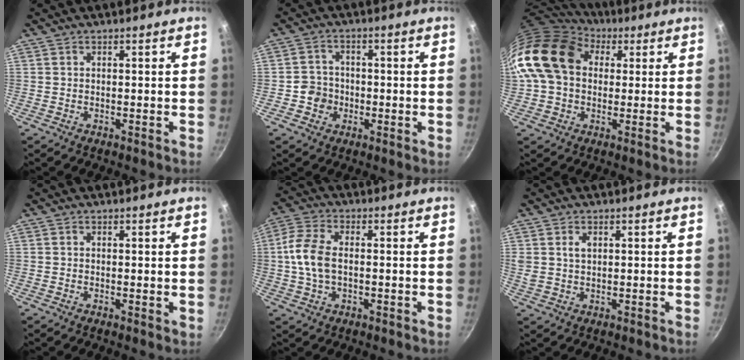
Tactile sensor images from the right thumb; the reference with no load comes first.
{"total": 4.7, "force": [-1.2, 4.4, 1.3], "torque": [0.005, 0.017, -0.027]}
{"total": 17.3, "force": [4.0, 13.1, 10.6], "torque": [-0.176, 0.027, 0.058]}
{"total": 0.7, "force": [0.1, 0.3, 0.6], "torque": [-0.008, -0.002, -0.001]}
{"total": 8.8, "force": [-0.1, 5.4, 7.0], "torque": [-0.145, 0.020, -0.010]}
{"total": 2.4, "force": [0.8, 1.6, 1.5], "torque": [-0.025, 0.000, 0.018]}